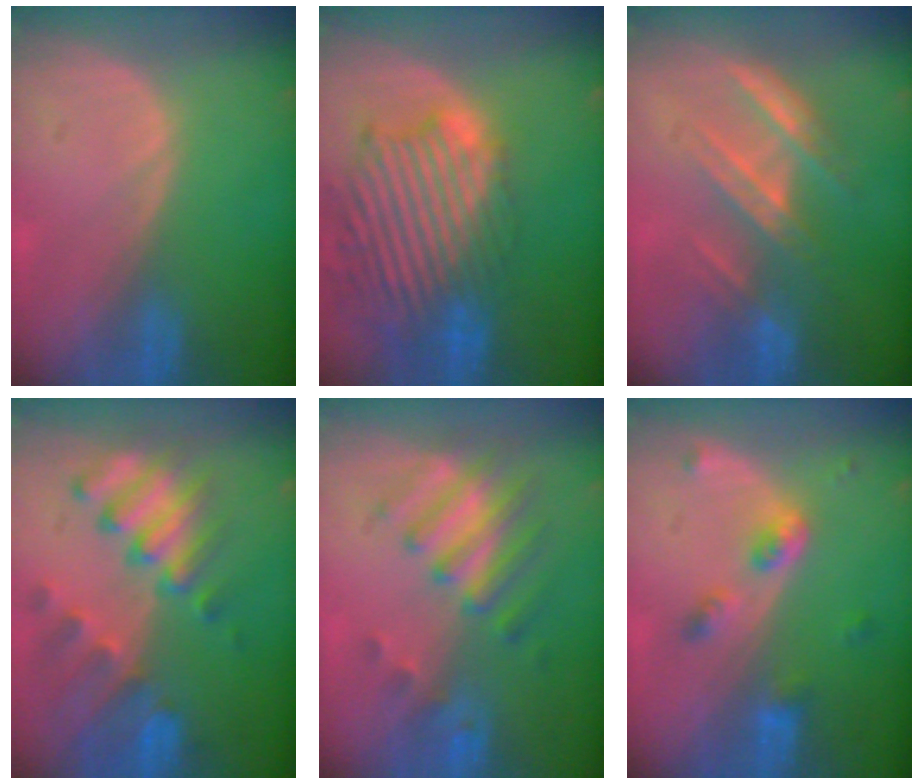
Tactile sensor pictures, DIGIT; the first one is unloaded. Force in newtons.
{"total": 13.8, "press": 11.8, "slide": 7.2}
{"total": 7.1, "press": 6.5, "slide": 3.0}
{"total": 10.2, "press": 8.9, "slide": 5.1}
{"total": 8.0, "press": 7.0, "slide": 3.9}
{"total": 4.2, "press": 4.1, "slide": 0.8}